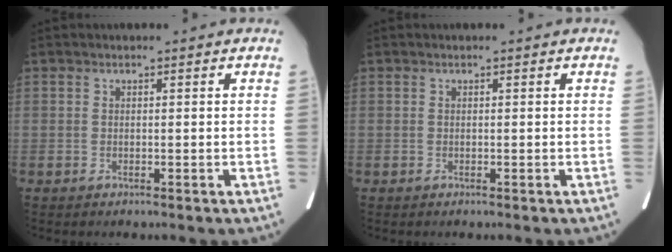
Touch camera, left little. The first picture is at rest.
{"total": 0.0}